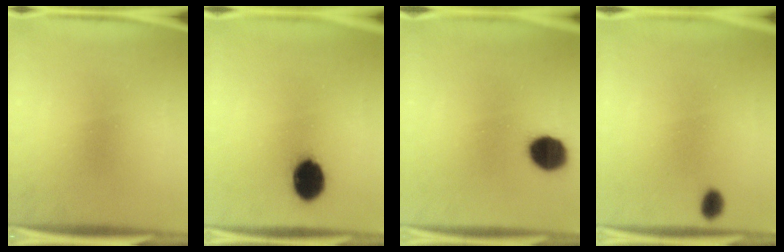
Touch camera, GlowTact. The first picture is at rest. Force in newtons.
{"total": 10.0}
{"total": 9.5}
{"total": 1.7}